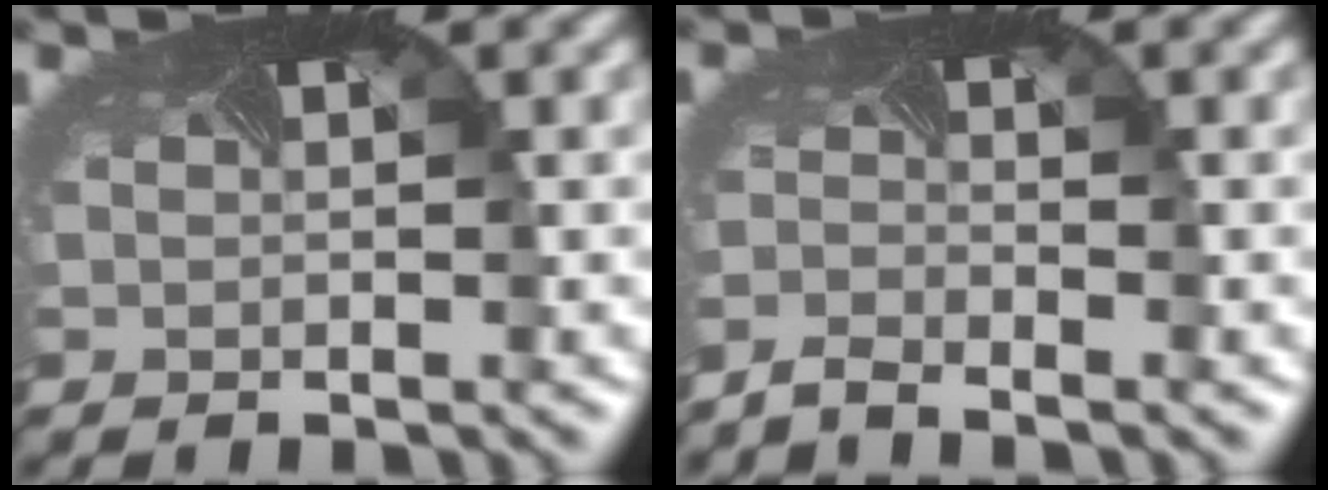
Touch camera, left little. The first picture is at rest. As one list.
[{"total": 2.1, "force": [-2.1, -0.2, 0.1], "torque": [-0.010, -0.014, -0.048]}]